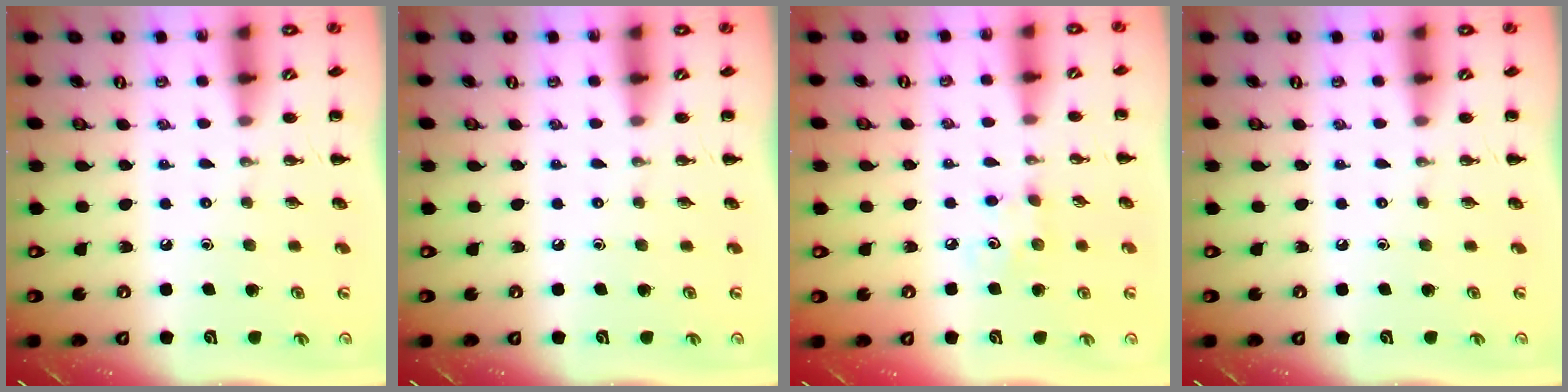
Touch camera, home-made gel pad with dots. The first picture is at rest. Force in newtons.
{"total": 0.0}
{"total": 4.2, "press": 4.1, "slide": 0.9}
{"total": 0.0}